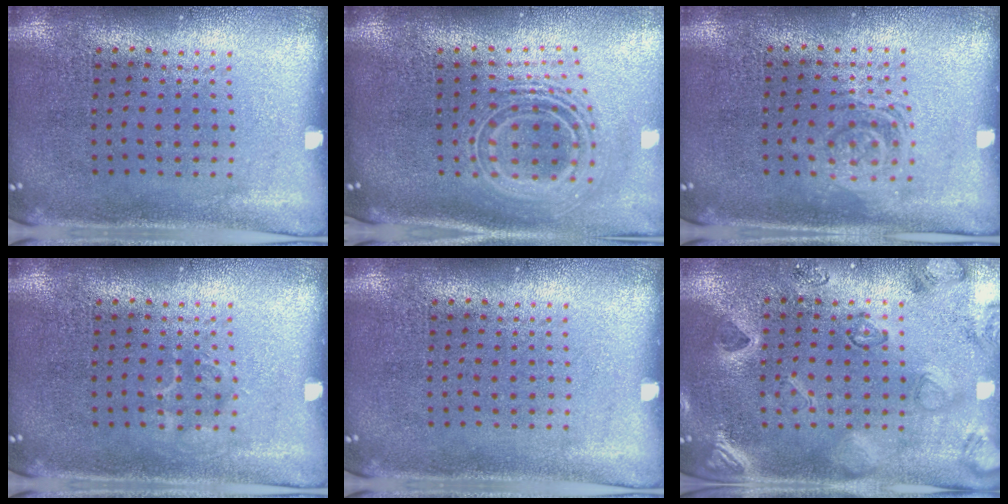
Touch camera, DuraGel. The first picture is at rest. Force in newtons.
{"total": 2.5, "press": 1.7, "slide": 1.8}
{"total": 1.1, "press": 1.1, "slide": 0.3}
{"total": 0.9, "press": 0.9, "slide": 0.3}
{"total": 0.0}
{"total": 2.3, "press": 2.1, "slide": 1.0}